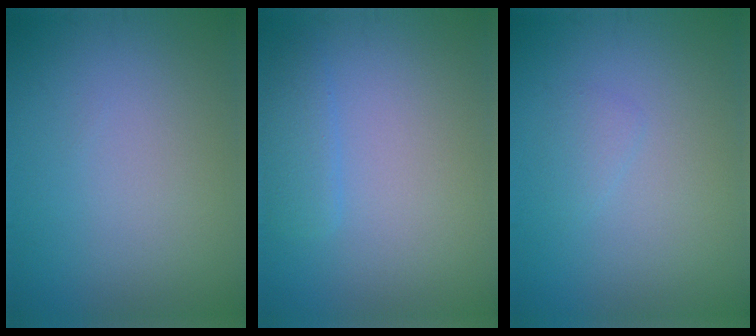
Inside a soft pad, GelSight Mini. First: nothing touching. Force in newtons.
{"total": 1.8, "press": 1.8, "slide": 0.2}
{"total": 0.9, "press": 0.9, "slide": 0.1}